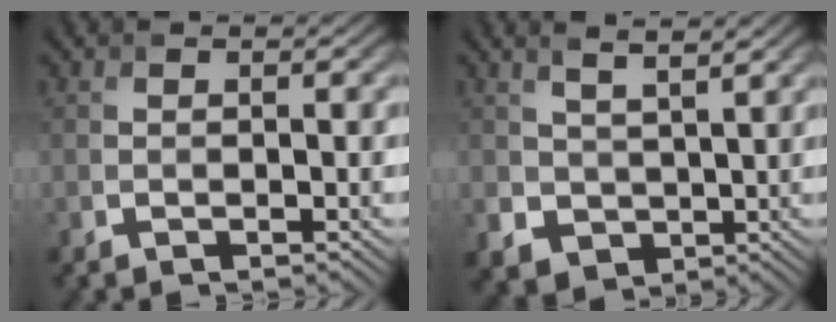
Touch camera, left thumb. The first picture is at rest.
{"total": 4.1, "force": [1.9, 2.7, 2.5], "torque": [-0.068, -0.011, 0.043]}